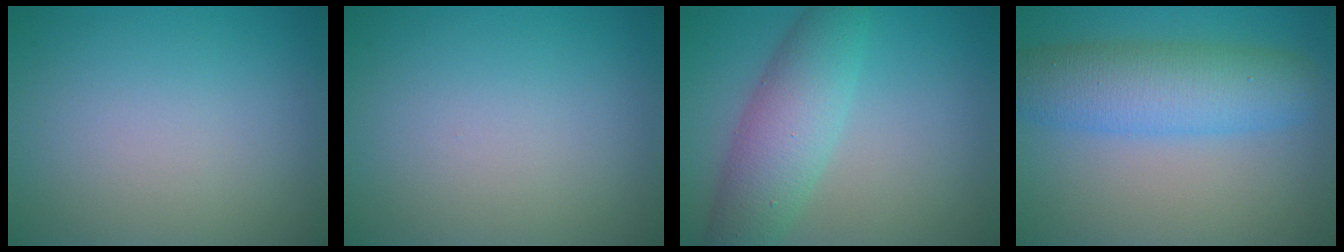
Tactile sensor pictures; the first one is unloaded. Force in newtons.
{"total": 0.0}
{"total": 5.9, "press": 5.9, "slide": 0.2}
{"total": 6.5, "press": 6.5, "slide": 0.1}